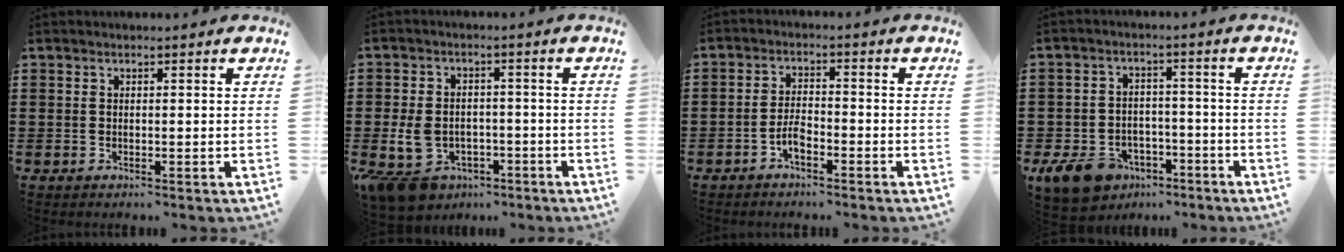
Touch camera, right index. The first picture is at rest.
{"total": 5.8, "force": [-2.8, 4.0, 3.1], "torque": [-0.085, 0.005, -0.059]}
{"total": 3.1, "force": [-2.0, 1.1, 2.2], "torque": [-0.054, 0.003, -0.042]}
{"total": 7.7, "force": [-5.1, 4.6, 3.5], "torque": [-0.091, 0.019, -0.098]}